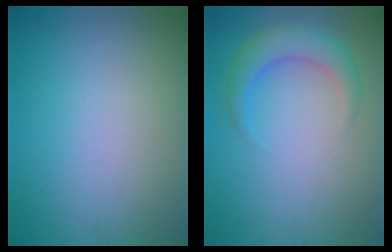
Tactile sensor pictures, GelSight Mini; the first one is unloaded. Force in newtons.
{"total": 3.3, "press": 3.3, "slide": 0.2}